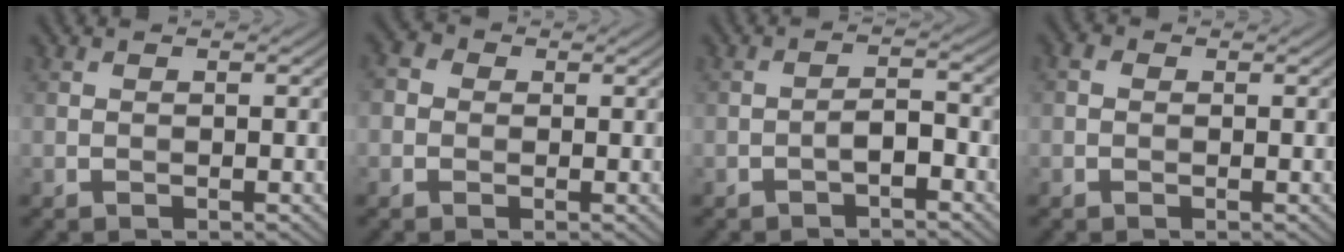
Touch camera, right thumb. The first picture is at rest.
{"total": 2.4, "force": [-0.1, 2.2, 0.8], "torque": [-0.023, 0.003, -0.008]}
{"total": 2.3, "force": [-1.4, 0.7, 1.7], "torque": [-0.028, 0.009, -0.030]}
{"total": 0.9, "force": [-0.1, 0.8, 0.5], "torque": [-0.009, 0.000, -0.005]}